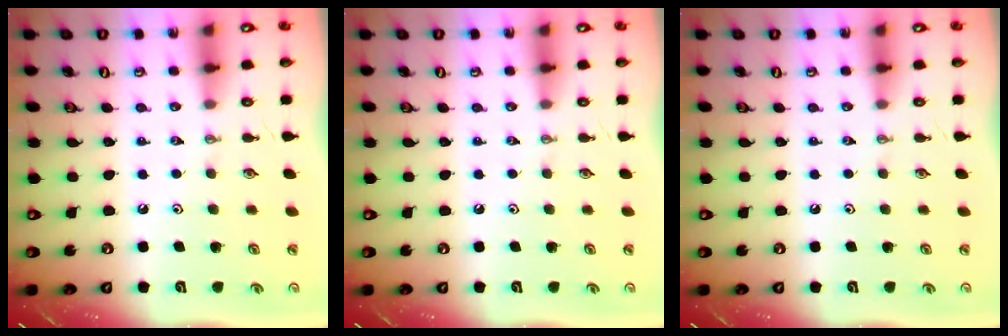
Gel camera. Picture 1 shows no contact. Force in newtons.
{"total": 0.0}
{"total": 0.0}